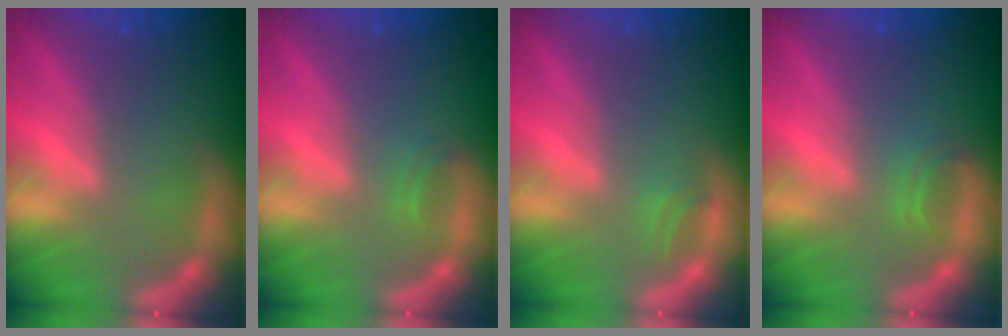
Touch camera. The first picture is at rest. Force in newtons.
{"total": 0.9}
{"total": 0.9}
{"total": 1.4}